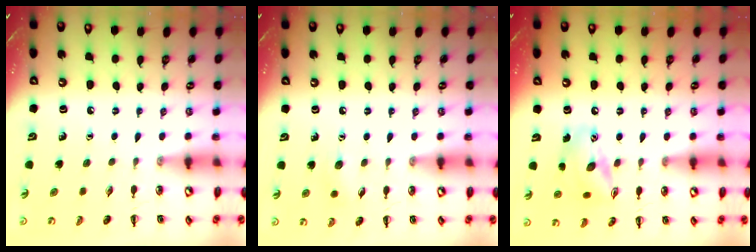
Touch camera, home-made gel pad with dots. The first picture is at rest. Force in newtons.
{"total": 6.1, "press": 5.9, "slide": 1.5}
{"total": 13.7, "press": 13.5, "slide": 2.2}